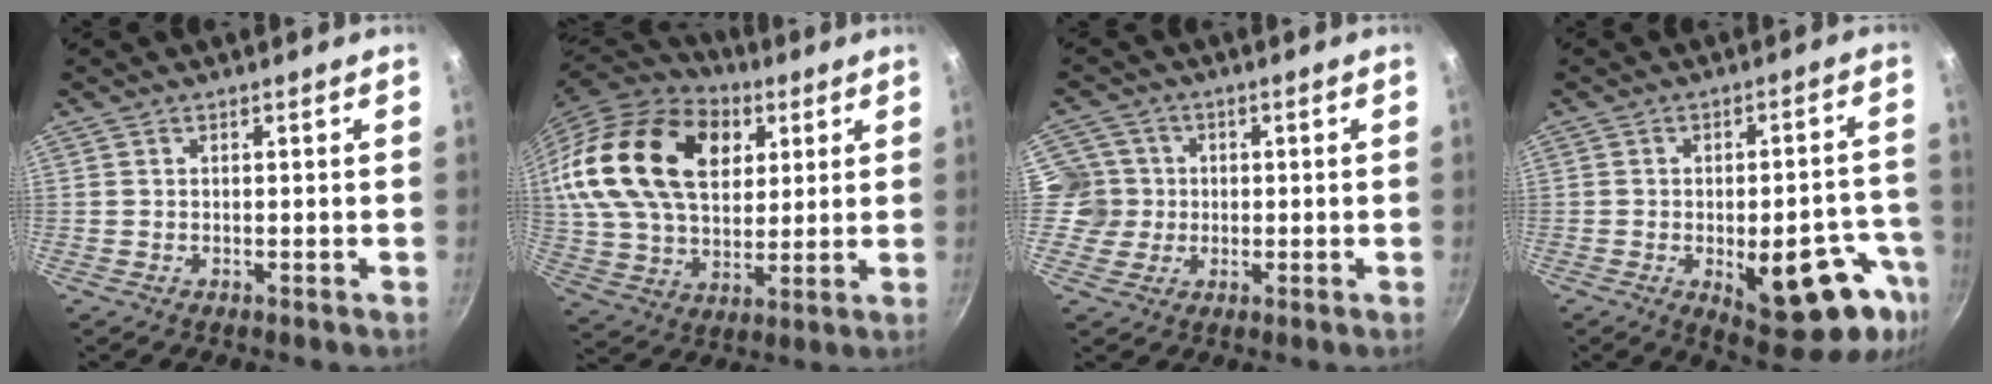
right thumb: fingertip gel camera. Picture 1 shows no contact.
{"total": 27.7, "force": [9.4, 17.9, 19.0], "torque": [-0.331, 0.000, 0.164]}
{"total": 5.6, "force": [0.3, 5.5, 0.6], "torque": [0.035, 0.006, -0.004]}
{"total": 18.2, "force": [-6.4, 7.7, 15.2], "torque": [-0.139, 0.016, -0.074]}